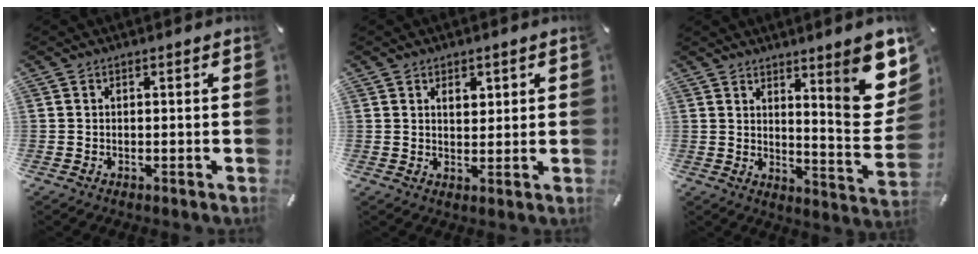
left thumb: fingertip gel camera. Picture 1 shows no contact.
{"total": 3.0, "force": [1.5, 2.0, 1.6], "torque": [-0.002, -0.010, 0.020]}
{"total": 13.1, "force": [7.4, 3.0, 10.3], "torque": [-0.124, -0.076, 0.122]}